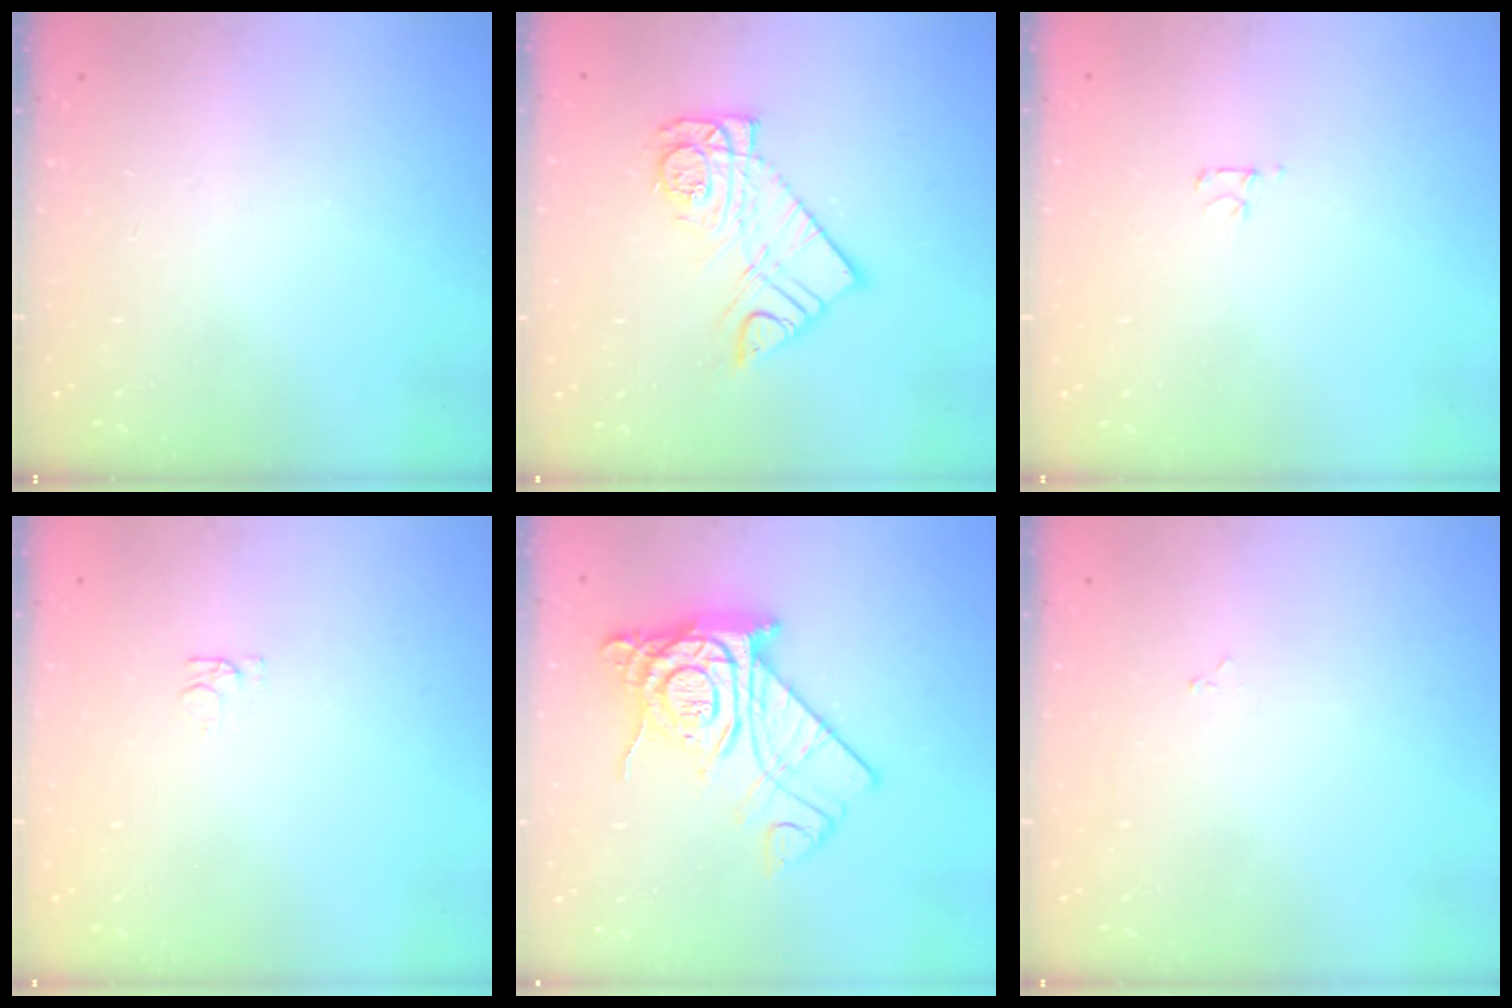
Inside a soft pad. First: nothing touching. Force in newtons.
{"total": 11.7, "press": 11.7, "slide": 1.0}
{"total": 2.7, "press": 2.7, "slide": 0.3}
{"total": 4.1, "press": 4.1, "slide": 0.6}
{"total": 18.3, "press": 18.2, "slide": 1.7}
{"total": 1.9, "press": 1.9, "slide": 0.3}